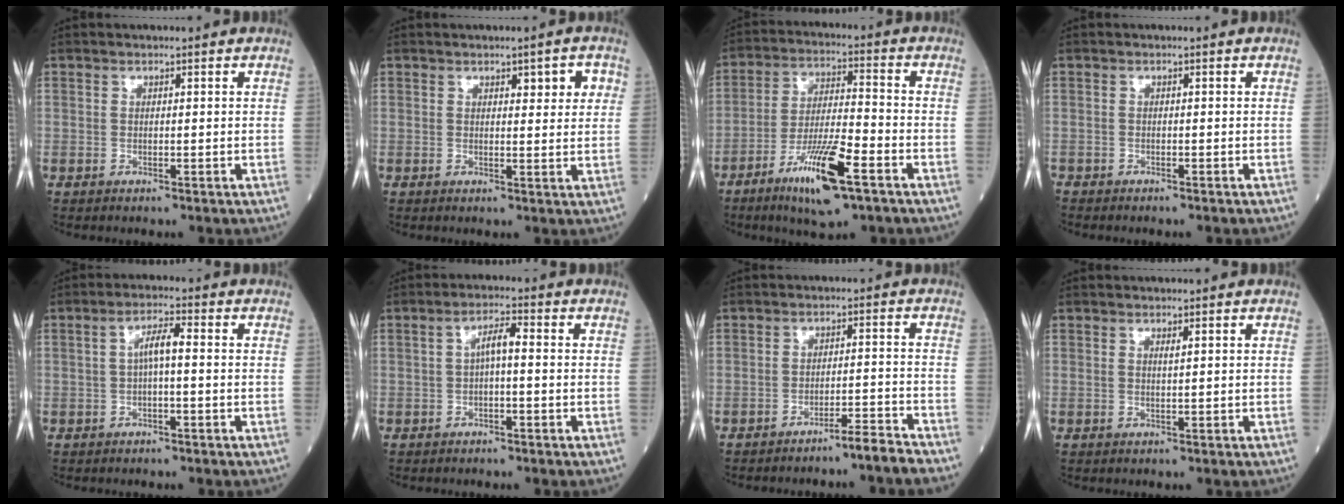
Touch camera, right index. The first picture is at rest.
{"total": 3.6, "force": [1.6, 1.1, 3.1], "torque": [-0.036, 0.004, 0.021]}
{"total": 12.3, "force": [-6.7, 1.7, 10.2], "torque": [-0.190, -0.017, -0.118]}
{"total": 1.4, "force": [-1.4, 0.2, 0.3], "torque": [-0.006, -0.002, -0.022]}
{"total": 3.5, "force": [0.0, 0.6, 3.5], "torque": [-0.061, 0.011, 0.000]}
{"total": 3.2, "force": [-0.1, 0.6, 3.1], "torque": [-0.052, 0.011, -0.002]}
{"total": 4.4, "force": [-4.0, -1.0, 1.7], "torque": [-0.019, -0.008, -0.065]}
{"total": 0.8, "force": [0.4, -0.1, 0.7], "torque": [-0.014, -0.003, 0.007]}